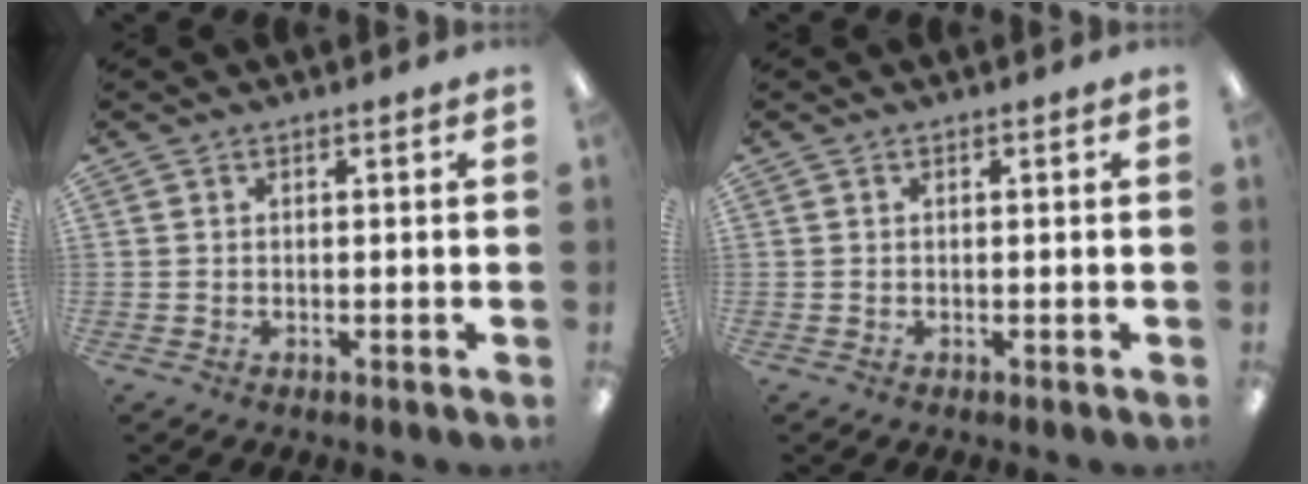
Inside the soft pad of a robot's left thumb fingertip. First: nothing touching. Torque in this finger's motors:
{"motor_torque": [0.00, 0.00, 0.01, 0.11, 0.00]}